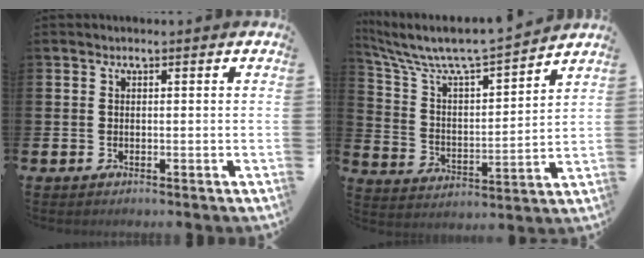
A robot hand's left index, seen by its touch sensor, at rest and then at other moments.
{"total": 8.0, "force": [7.6, 0.8, 2.3], "torque": [-0.085, -0.060, 0.127]}